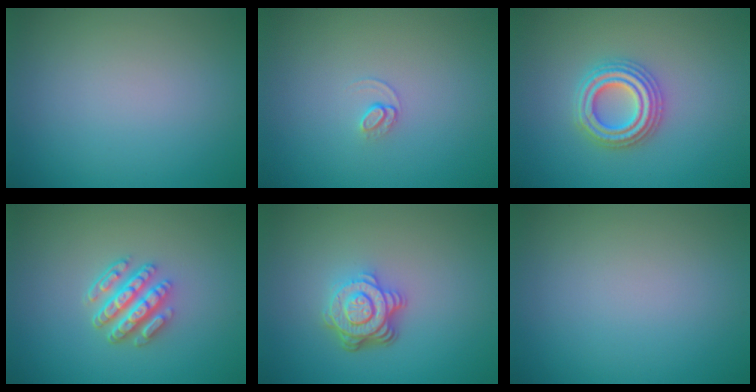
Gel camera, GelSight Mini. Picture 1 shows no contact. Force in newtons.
{"total": 0.9, "press": 0.4, "slide": 0.8}
{"total": 4.4, "press": 4.3, "slide": 0.8}
{"total": 4.5, "press": 3.5, "slide": 2.8}
{"total": 4.7, "press": 3.4, "slide": 3.2}
{"total": 0.0}